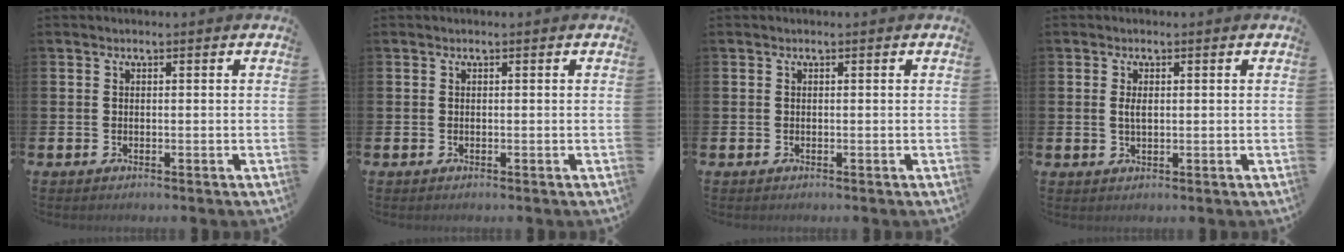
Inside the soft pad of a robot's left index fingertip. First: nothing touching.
{"total": 0.0}
{"total": 0.0}
{"total": 1.6, "force": [0.2, 0.8, 1.4], "torque": [-0.015, -0.001, -0.001]}